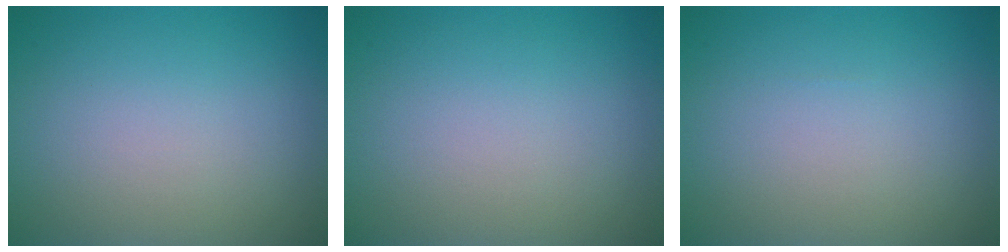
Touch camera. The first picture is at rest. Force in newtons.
{"total": 0.0}
{"total": 0.0}